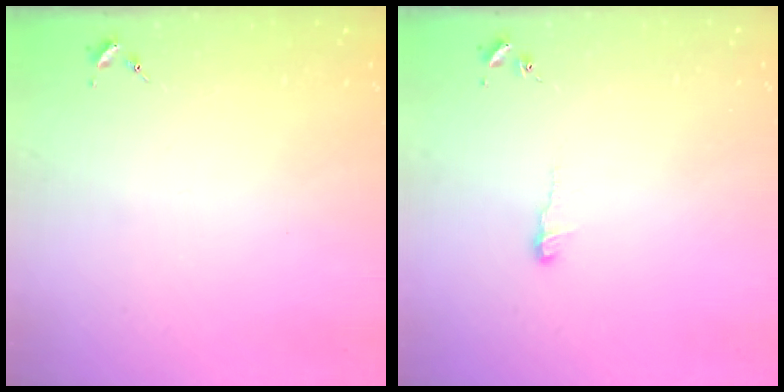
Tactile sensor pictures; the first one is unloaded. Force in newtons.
{"total": 3.6, "press": 3.5, "slide": 0.5}